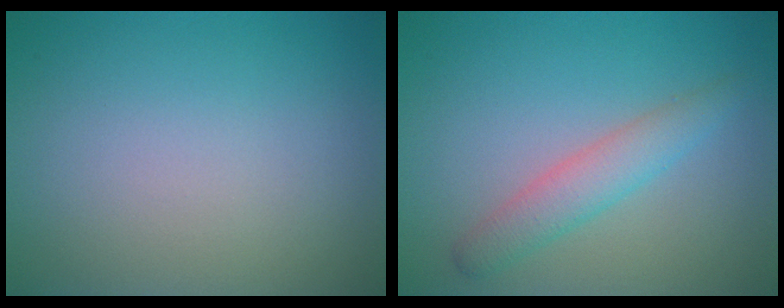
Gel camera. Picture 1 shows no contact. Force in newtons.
{"total": 2.7, "press": 2.7, "slide": 0.0}